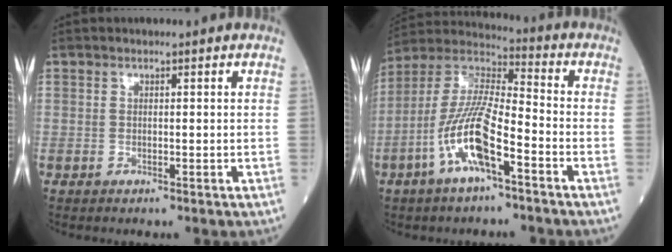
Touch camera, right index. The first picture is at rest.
{"total": 12.8, "force": [-5.3, 2.6, 11.3], "torque": [-0.237, 0.006, -0.104]}